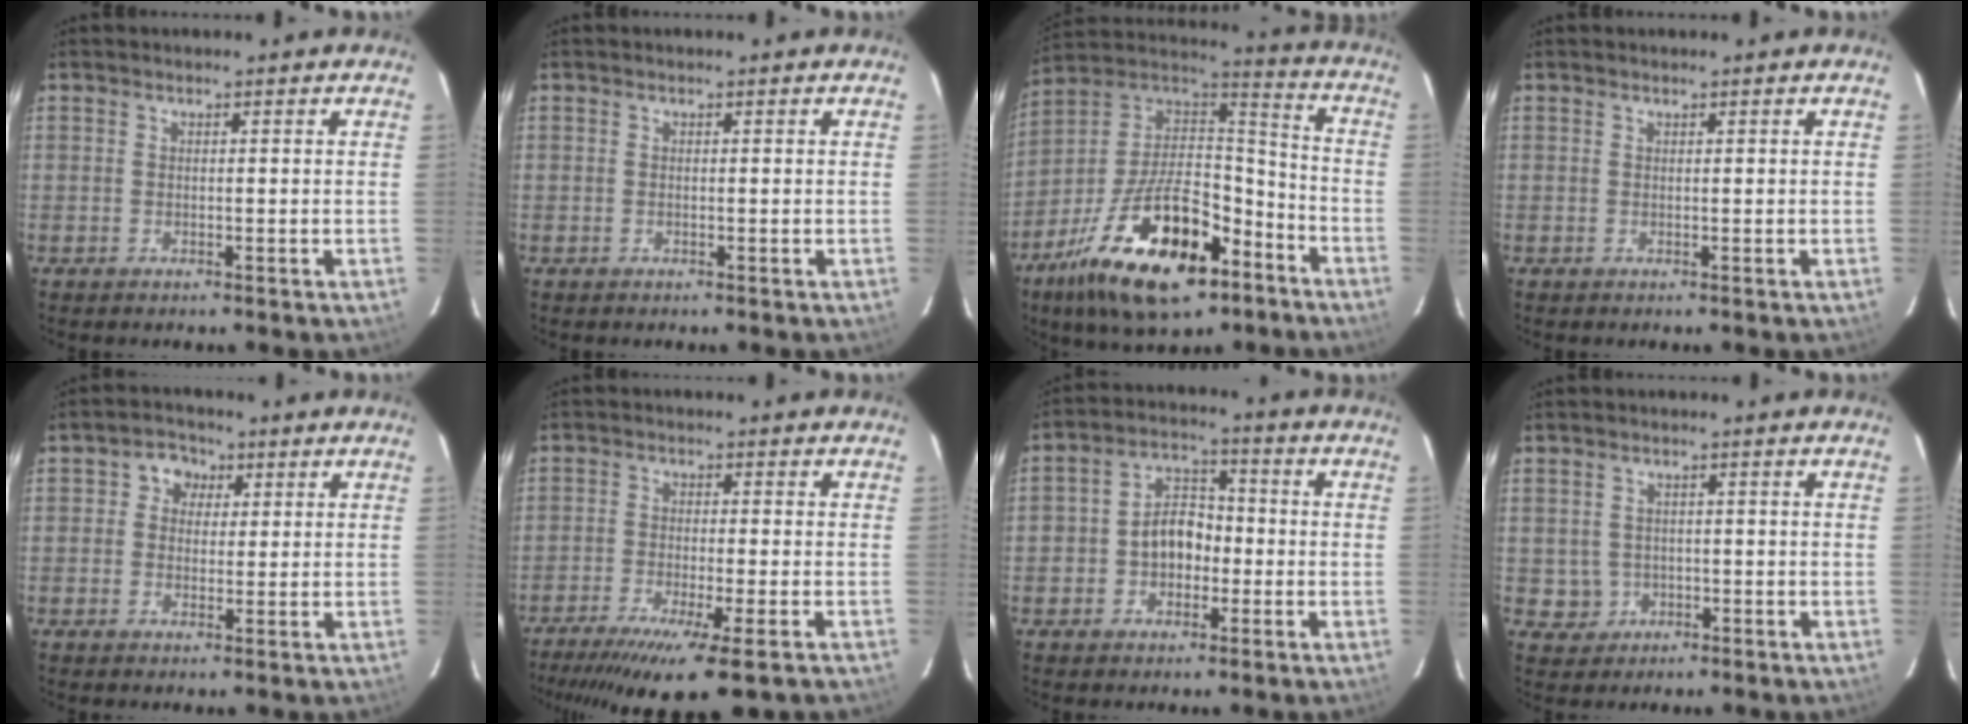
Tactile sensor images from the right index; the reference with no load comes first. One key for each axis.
{"total": 0.0}
{"total": 25.3, "fx": -12.9, "fy": 11.9, "fz": 18.2, "tx": -0.349, "ty": -0.004, "tz": -0.209}
{"total": 0.0}
{"total": 4.3, "fx": 1.1, "fy": 4.0, "fz": 1.3, "tx": -0.013, "ty": 0.015, "tz": 0.013}
{"total": 13.5, "fx": -9.3, "fy": 1.5, "fz": 9.6, "tx": -0.189, "ty": -0.046, "tz": -0.151}
{"total": 7.3, "fx": -1.7, "fy": 5.6, "fz": 4.3, "tx": -0.079, "ty": 0.024, "tz": -0.023}
{"total": 3.4, "fx": -0.4, "fy": 3.3, "fz": 0.3, "tx": -0.012, "ty": 0.007, "tz": 0.004}